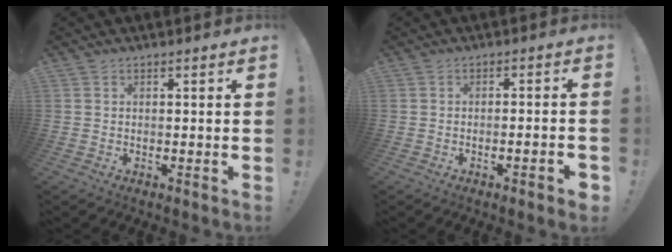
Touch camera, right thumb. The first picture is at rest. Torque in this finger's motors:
{"motor_torque": [-0.11, -0.07, 0.05, 0.24, 0.00]}